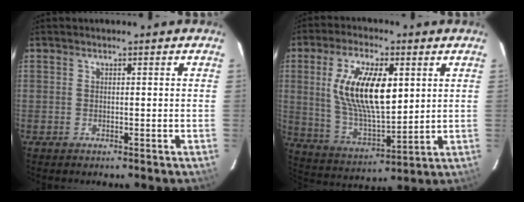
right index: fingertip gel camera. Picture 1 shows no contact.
{"total": 16.1, "force": [3.9, 6.7, 14.2], "torque": [-0.273, -0.001, 0.082]}